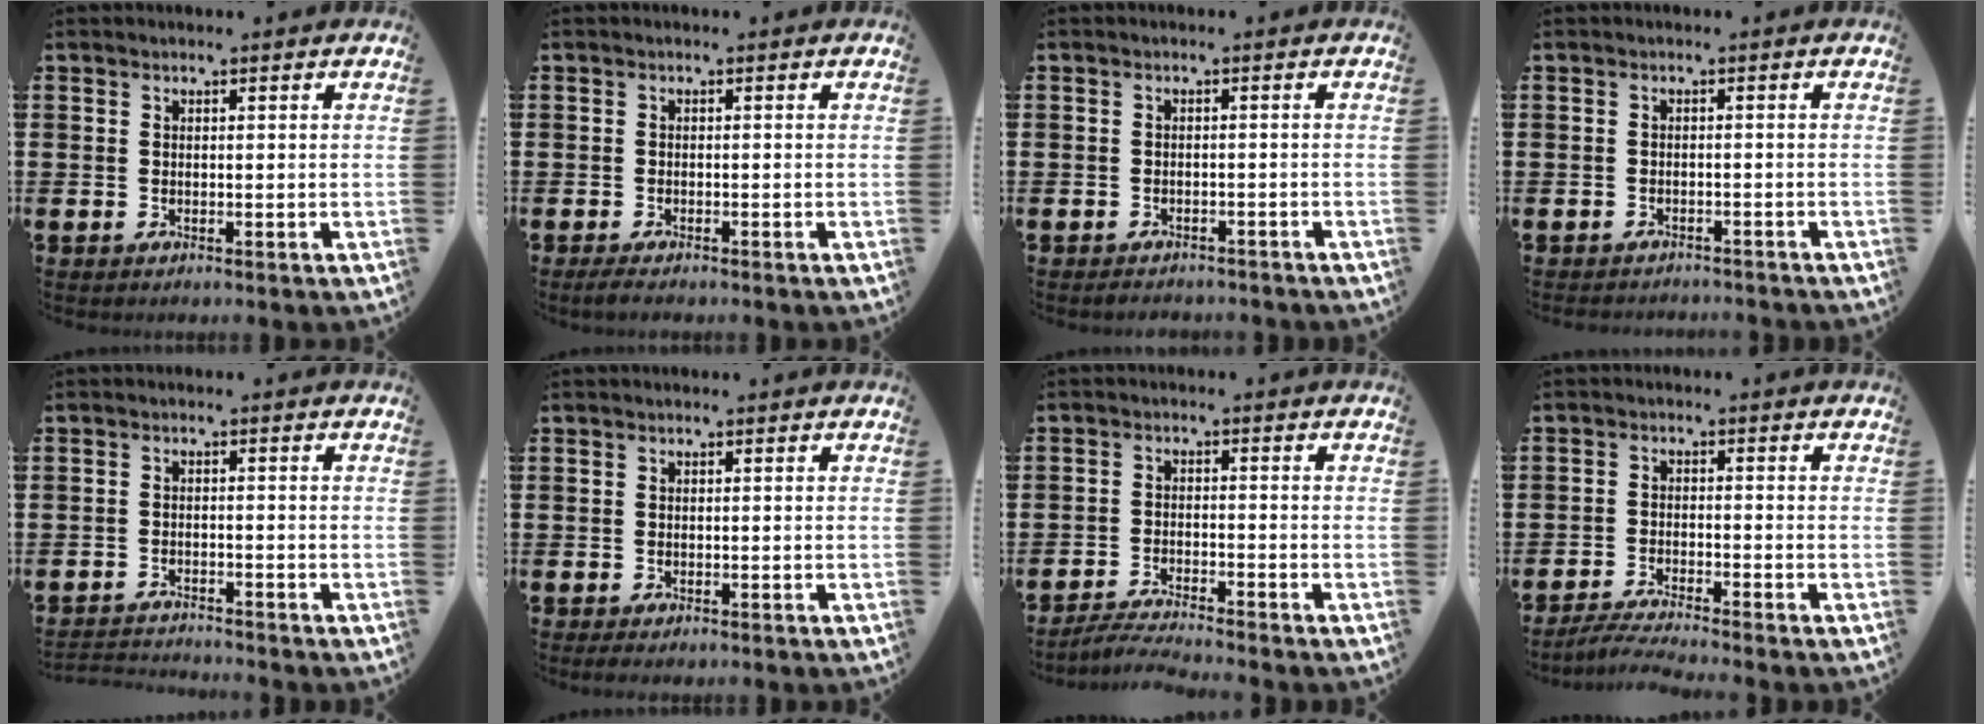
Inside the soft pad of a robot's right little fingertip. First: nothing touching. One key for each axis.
{"total": 1.1, "fx": -0.8, "fy": 0.3, "fz": 0.7, "tx": -0.015, "ty": -0.001, "tz": -0.016}
{"total": 1.2, "fx": -1.2, "fy": 0.1, "fz": 0.1, "tx": -0.006, "ty": 0.000, "tz": -0.024}
{"total": 1.0, "fx": -1.0, "fy": 0.0, "fz": -0.1, "tx": -0.003, "ty": 0.002, "tz": -0.021}
{"total": 2.0, "fx": -2.0, "fy": 0.0, "fz": -0.2, "tx": -0.002, "ty": 0.002, "tz": -0.044}
{"total": 0.5, "fx": -0.2, "fy": 0.2, "fz": 0.5, "tx": -0.010, "ty": 0.001, "tz": -0.005}
{"total": 3.1, "fx": -3.1, "fy": -0.3, "fz": 0.6, "tx": -0.009, "ty": 0.000, "tz": -0.061}
{"total": 3.0, "fx": -2.8, "fy": -0.3, "fz": 1.1, "tx": -0.016, "ty": -0.003, "tz": -0.054}